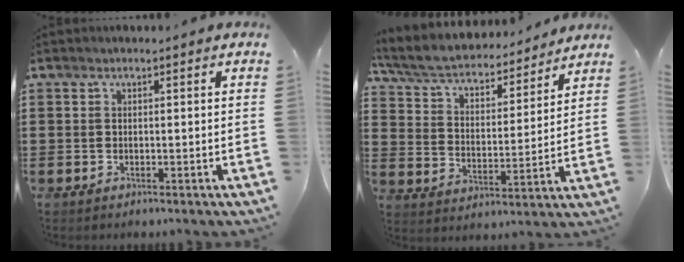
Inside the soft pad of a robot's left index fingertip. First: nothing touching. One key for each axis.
{"total": 5.3, "fx": 4.7, "fy": 1.3, "fz": 2.2, "tx": -0.064, "ty": -0.034, "tz": 0.075}